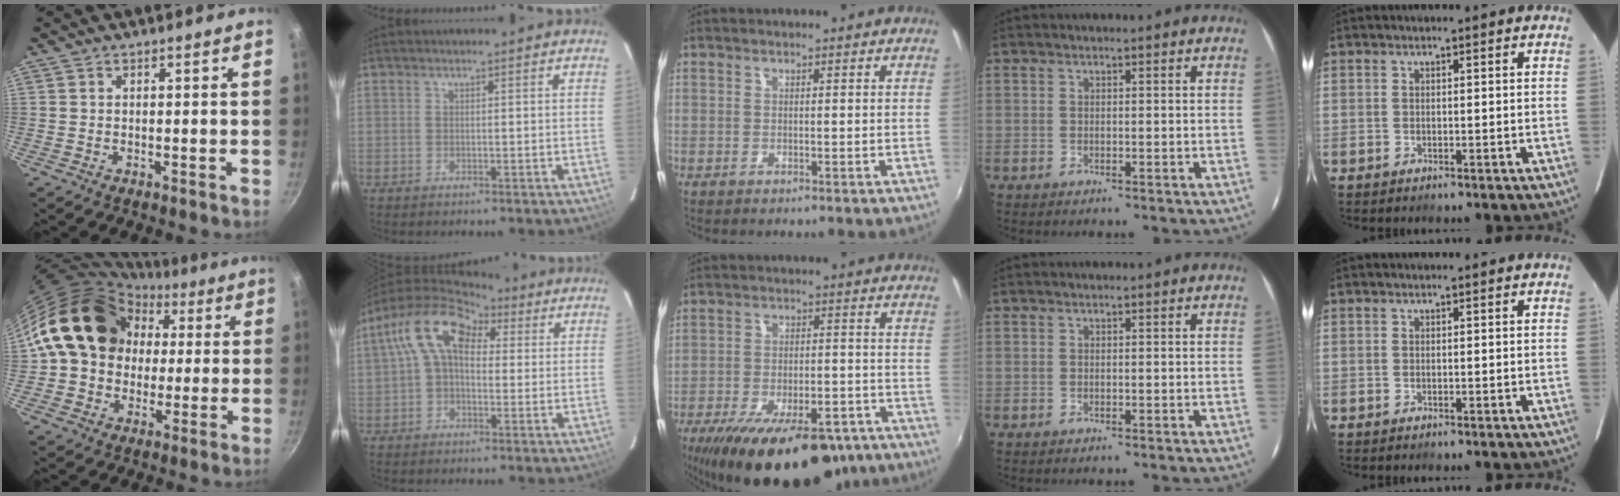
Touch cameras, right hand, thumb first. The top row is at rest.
{"thumb": {"total": 18.3, "force": [3.4, 14.9, 10.0], "torque": [-0.140, 0.042, 0.052]}, "index": {"total": 11.8, "force": [3.4, 7.4, 8.5], "torque": [-0.153, 0.040, 0.048]}, "middle": {"total": 24.1, "force": [-17.3, 9.3, 14.0], "torque": [-0.245, -0.025, -0.238]}}